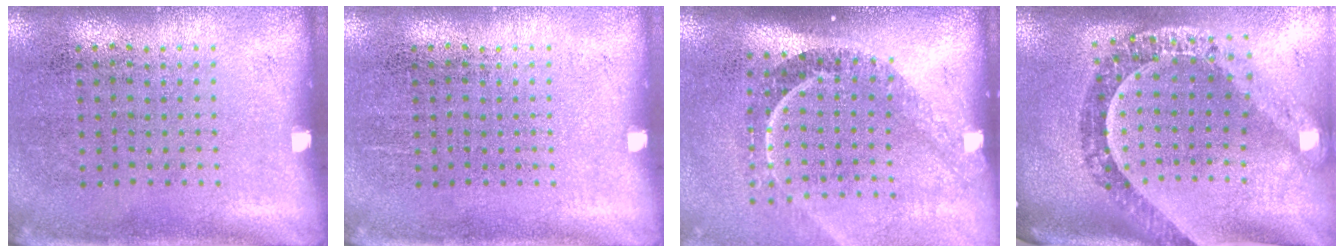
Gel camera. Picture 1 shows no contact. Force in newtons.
{"total": 0.0}
{"total": 2.3, "press": 1.6, "slide": 1.6}
{"total": 2.1, "press": 1.8, "slide": 1.2}